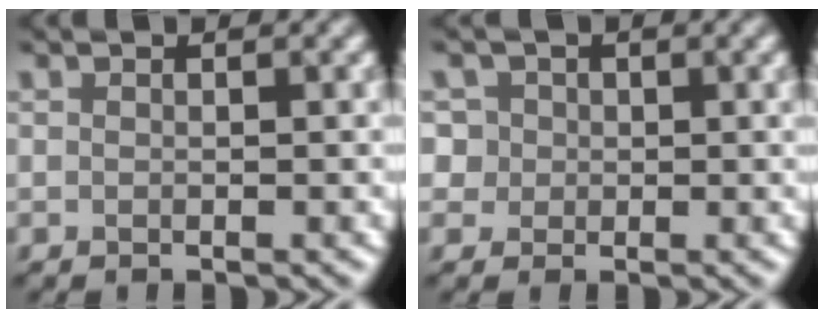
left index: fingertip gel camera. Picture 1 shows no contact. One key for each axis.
{"total": 2.6, "fx": 0.4, "fy": 2.5, "fz": 0.6, "tx": -0.015, "ty": 0.005, "tz": 0.011}